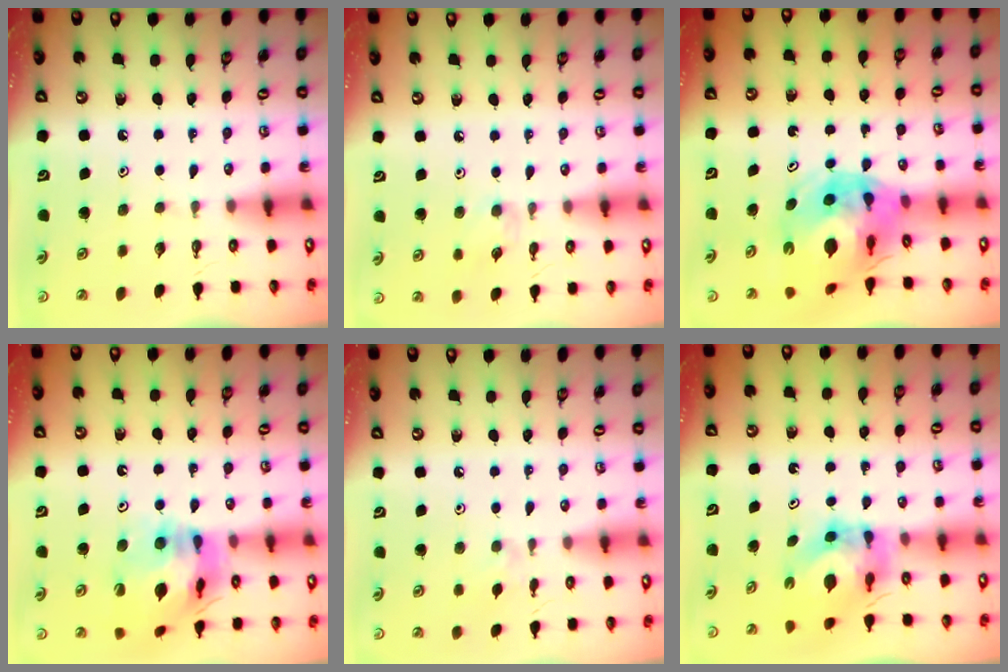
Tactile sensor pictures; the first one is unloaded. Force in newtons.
{"total": 6.1, "press": 6.1, "slide": 0.7}
{"total": 15.3, "press": 15.2, "slide": 2.0}
{"total": 17.6, "press": 17.4, "slide": 2.5}
{"total": 2.6, "press": 2.5, "slide": 0.5}
{"total": 5.9, "press": 5.9, "slide": 0.6}